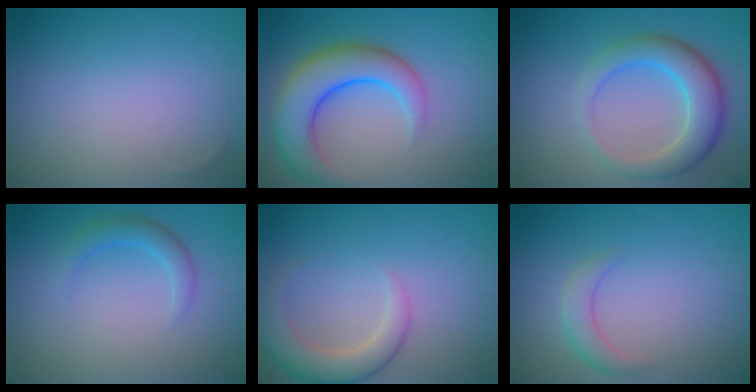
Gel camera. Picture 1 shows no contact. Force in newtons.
{"total": 7.3, "press": 7.3, "slide": 0.4}
{"total": 5.6, "press": 5.5, "slide": 0.3}
{"total": 2.0, "press": 2.0, "slide": 0.1}
{"total": 3.9, "press": 3.9, "slide": 0.3}
{"total": 2.0, "press": 2.0, "slide": 0.0}